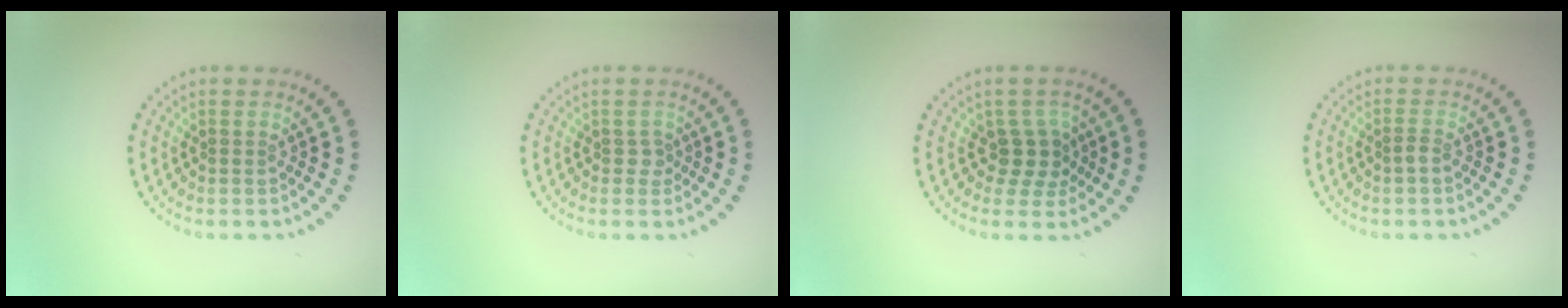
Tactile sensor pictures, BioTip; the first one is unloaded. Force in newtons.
{"total": 0.9, "press": 0.7, "slide": 0.6}
{"total": 2.6, "press": 2.1, "slide": 1.4}
{"total": 0.9, "press": 0.6, "slide": 0.7}